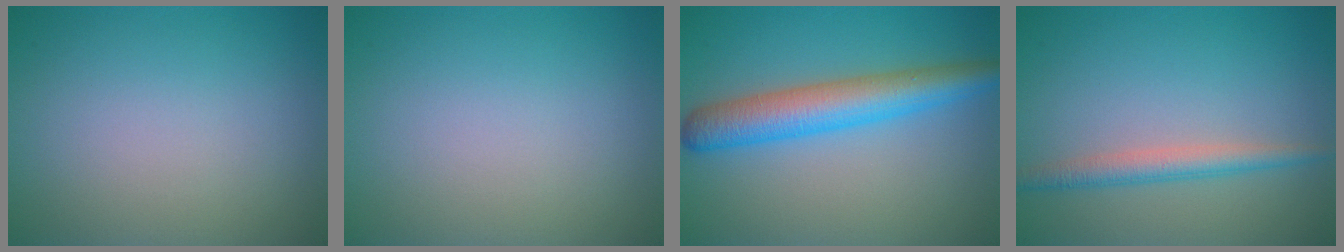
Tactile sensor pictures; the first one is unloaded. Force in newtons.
{"total": 0.0}
{"total": 5.8, "press": 5.8, "slide": 0.1}
{"total": 2.5, "press": 2.5, "slide": 0.0}